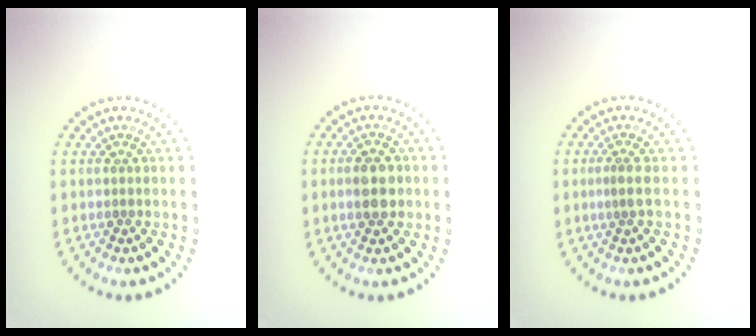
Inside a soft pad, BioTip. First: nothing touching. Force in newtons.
{"total": 2.6, "press": 2.6, "slide": 0.3}
{"total": 1.1, "press": 0.7, "slide": 0.9}